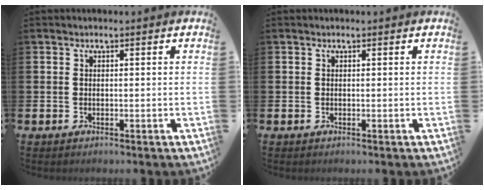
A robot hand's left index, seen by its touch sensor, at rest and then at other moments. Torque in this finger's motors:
{"motor_torque": [0.35, -0.70, -0.02, 0.00]}